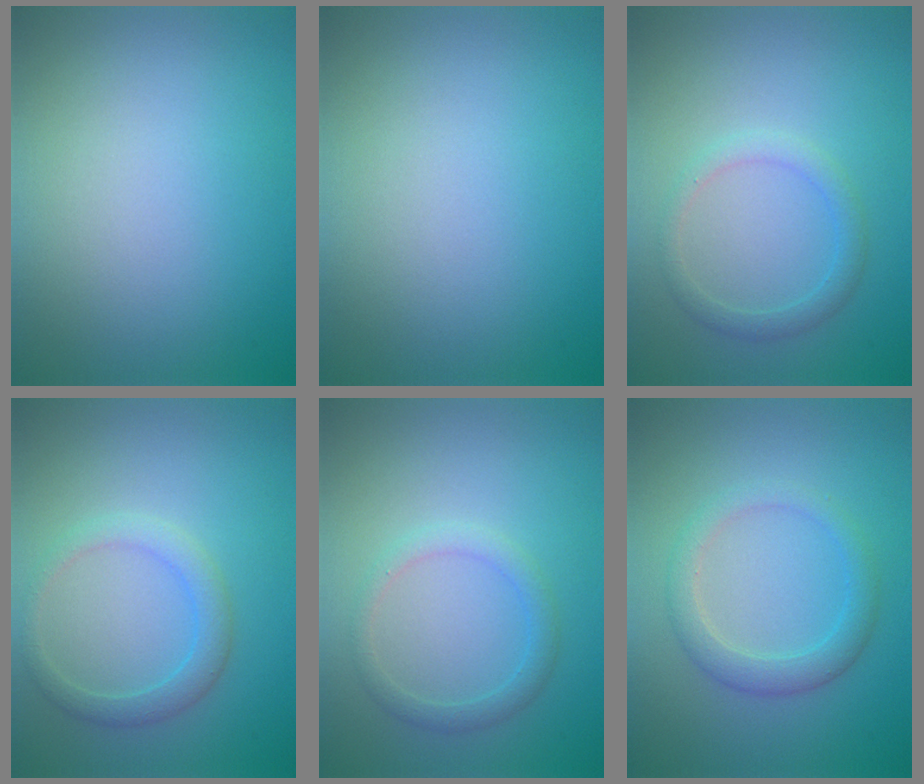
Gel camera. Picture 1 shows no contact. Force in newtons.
{"total": 0.0}
{"total": 1.9, "press": 1.9, "slide": 0.1}
{"total": 2.3, "press": 2.3, "slide": 0.2}
{"total": 1.9, "press": 1.9, "slide": 0.1}
{"total": 2.8, "press": 2.8, "slide": 0.3}